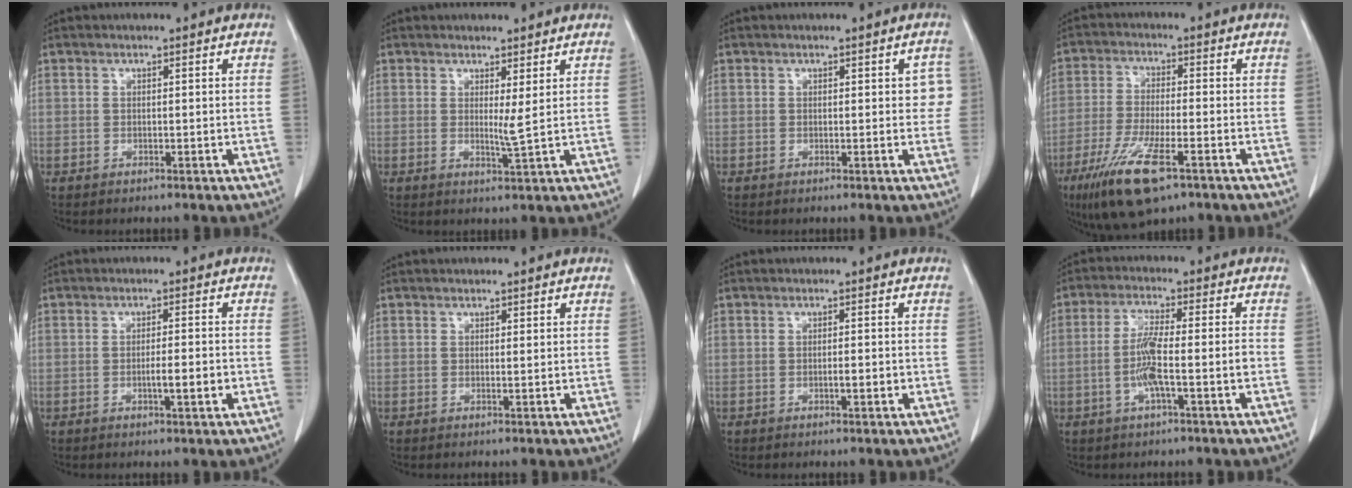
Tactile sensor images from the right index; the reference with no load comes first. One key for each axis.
{"total": 2.0, "fx": 0.7, "fy": -0.3, "fz": 1.9, "tx": -0.035, "ty": -0.010, "tz": 0.015}
{"total": 3.0, "fx": 0.5, "fy": 1.6, "fz": 2.5, "tx": -0.012, "ty": 0.009, "tz": 0.002}
{"total": 11.6, "fx": -6.6, "fy": 2.5, "fz": 9.1, "tx": -0.182, "ty": -0.027, "tz": -0.114}
{"total": 3.5, "fx": -1.0, "fy": 0.2, "fz": 3.3, "tx": -0.057, "ty": -0.001, "tz": -0.012}
{"total": 0.7, "fx": 0.2, "fy": -0.1, "fz": 0.7, "tx": -0.015, "ty": -0.003, "tz": 0.004}
{"total": 1.4, "fx": -0.4, "fy": 0.2, "fz": 1.3, "tx": -0.027, "ty": 0.001, "tz": -0.004}
{"total": 6.2, "fx": -1.8, "fy": 0.1, "fz": 6.0, "tx": -0.124, "ty": 0.008, "tz": -0.032}